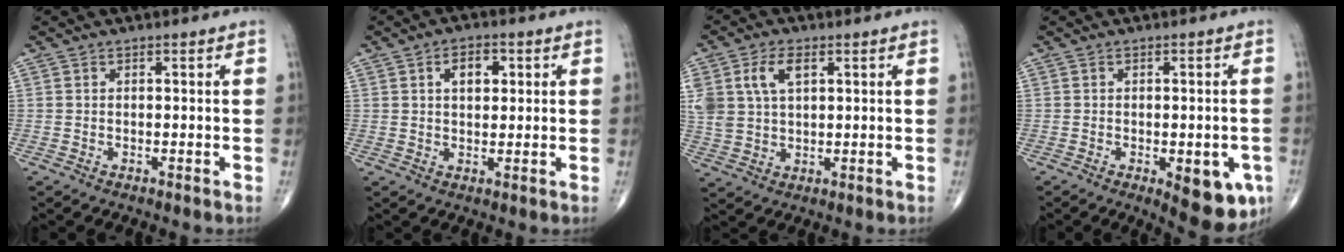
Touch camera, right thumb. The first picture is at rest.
{"total": 5.1, "force": [1.6, 3.1, 3.8], "torque": [-0.041, 0.000, 0.023]}
{"total": 8.4, "force": [3.1, 4.9, 6.1], "torque": [-0.126, 0.000, 0.063]}
{"total": 10.2, "force": [-3.7, 4.1, 8.6], "torque": [-0.078, -0.002, -0.037]}